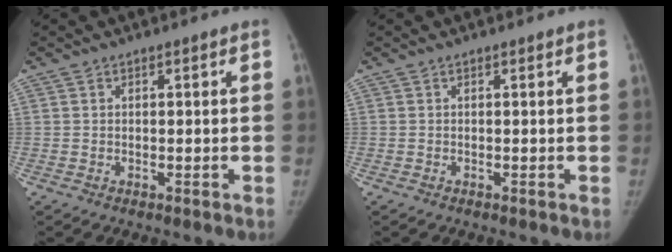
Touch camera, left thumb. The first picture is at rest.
{"total": 0.0}